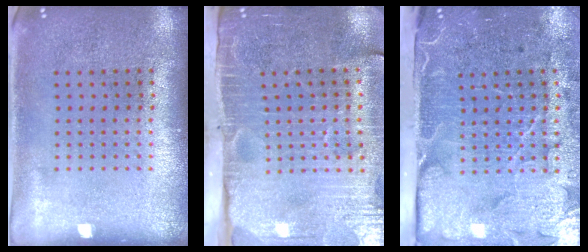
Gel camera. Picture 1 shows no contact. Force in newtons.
{"total": 4.5, "press": 3.9, "slide": 2.4}
{"total": 5.0, "press": 4.0, "slide": 3.0}